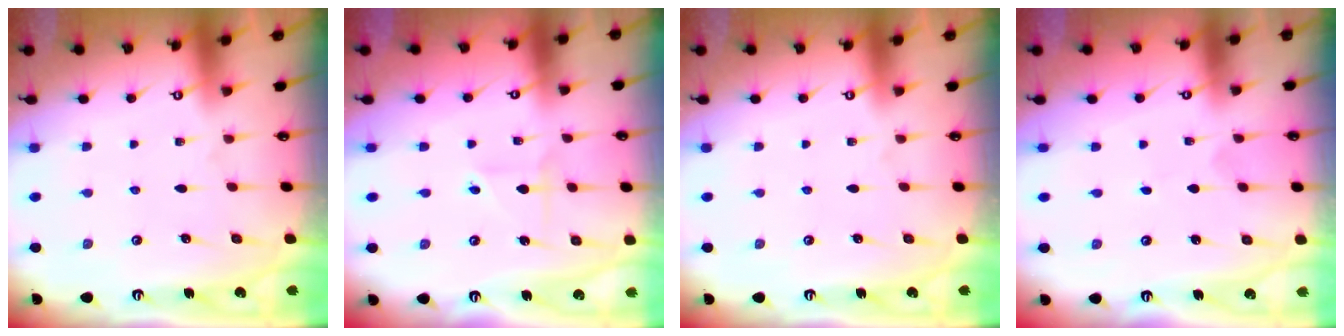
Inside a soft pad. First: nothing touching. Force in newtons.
{"total": 3.0, "press": 2.8, "slide": 1.0}
{"total": 0.0}
{"total": 0.0}